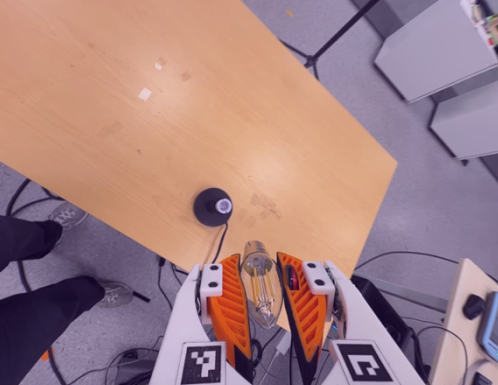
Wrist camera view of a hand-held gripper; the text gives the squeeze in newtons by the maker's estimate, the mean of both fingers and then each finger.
{"total": 20.5, "left": 21.9, "right": 19.2}